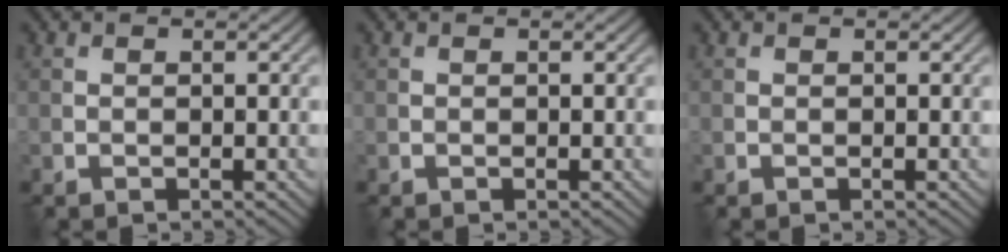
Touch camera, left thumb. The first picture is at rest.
{"total": 0.0}
{"total": 0.0}